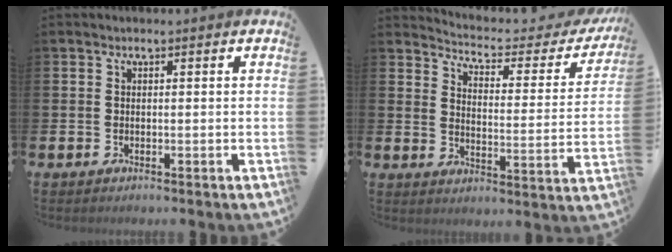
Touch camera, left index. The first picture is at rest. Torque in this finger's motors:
{"motor_torque": [0.90, -1.24, 0.16, 0.00]}